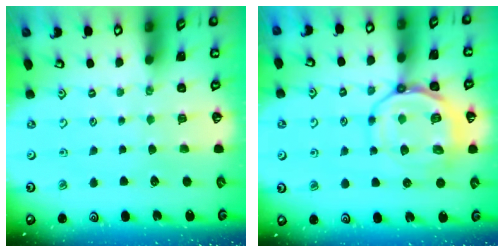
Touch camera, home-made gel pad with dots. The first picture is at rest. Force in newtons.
{"total": 13.4, "press": 13.3, "slide": 1.7}